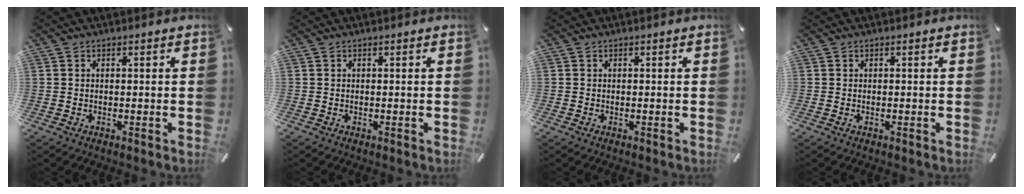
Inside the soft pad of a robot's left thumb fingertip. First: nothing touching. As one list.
[{"total": 0.0}, {"total": 0.0}, {"total": 0.0}]